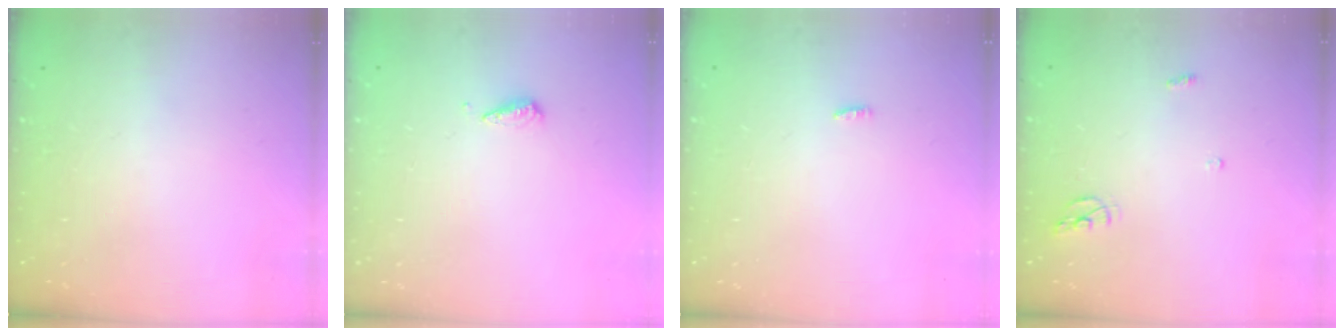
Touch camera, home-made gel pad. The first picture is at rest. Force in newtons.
{"total": 3.0, "press": 3.0, "slide": 0.2}
{"total": 6.6, "press": 2.7, "slide": 6.1}
{"total": 5.6, "press": 5.6, "slide": 0.4}